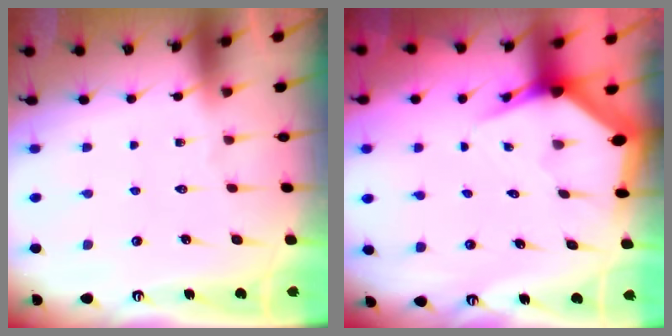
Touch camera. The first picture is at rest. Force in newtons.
{"total": 3.8, "press": 3.8, "slide": 0.5}